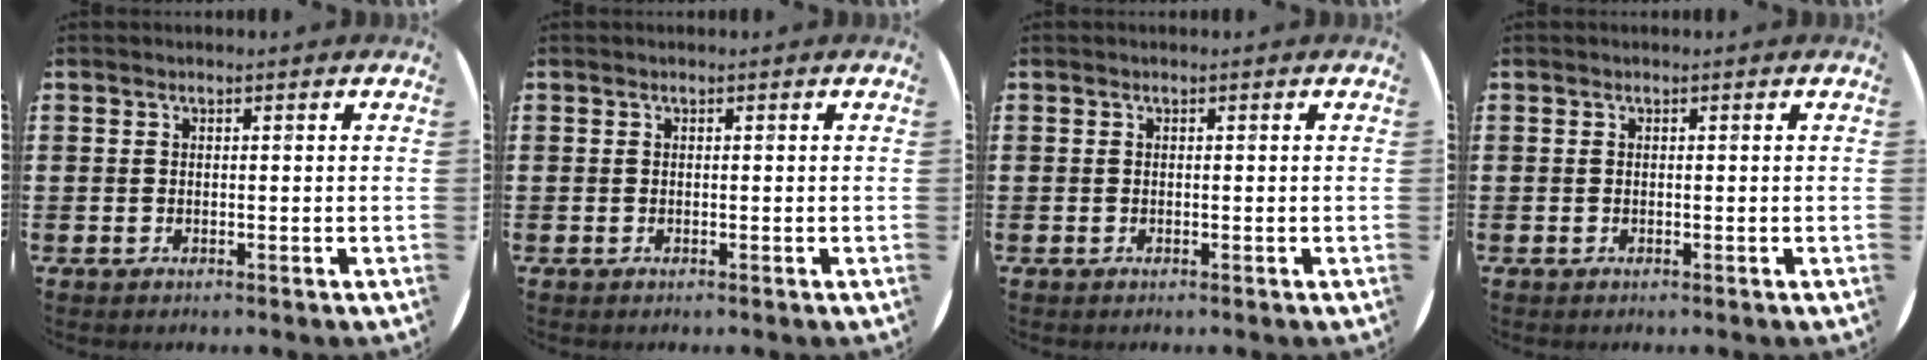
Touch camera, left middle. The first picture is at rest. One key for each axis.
{"total": 0.0}
{"total": 0.0}
{"total": 0.0}